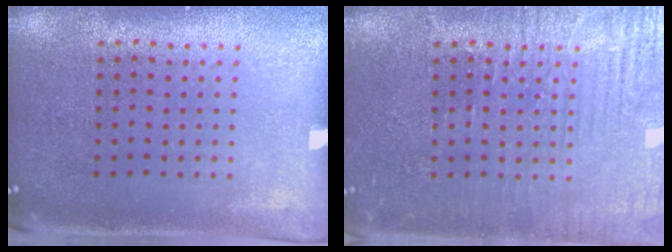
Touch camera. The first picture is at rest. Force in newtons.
{"total": 5.4, "press": 5.3, "slide": 0.7}